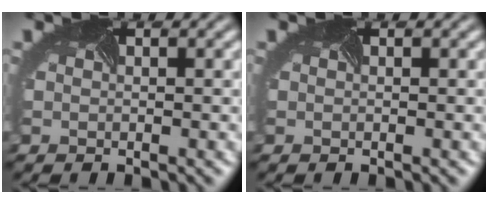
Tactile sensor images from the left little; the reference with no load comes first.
{"total": 0.0}